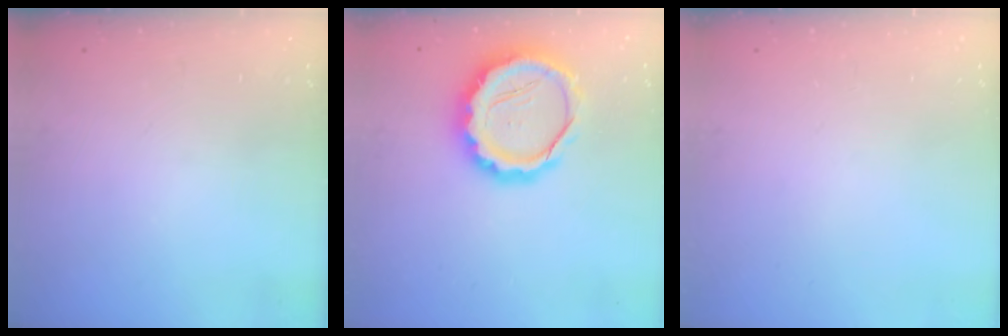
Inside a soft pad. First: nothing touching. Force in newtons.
{"total": 14.3, "press": 14.0, "slide": 2.9}
{"total": 0.0}